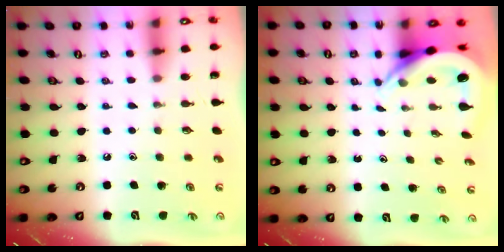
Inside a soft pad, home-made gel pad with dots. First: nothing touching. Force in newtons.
{"total": 4.9, "press": 4.8, "slide": 0.8}